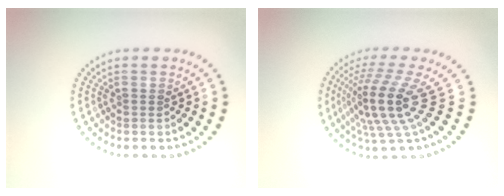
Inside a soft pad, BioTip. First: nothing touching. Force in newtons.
{"total": 5.5, "press": 4.0, "slide": 3.8}